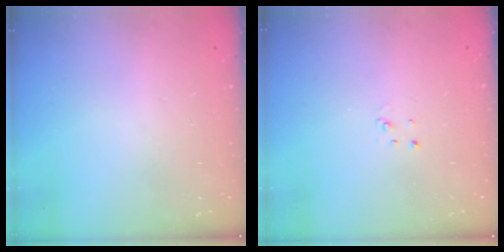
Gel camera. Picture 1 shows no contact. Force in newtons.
{"total": 2.0, "press": 2.0, "slide": 0.2}